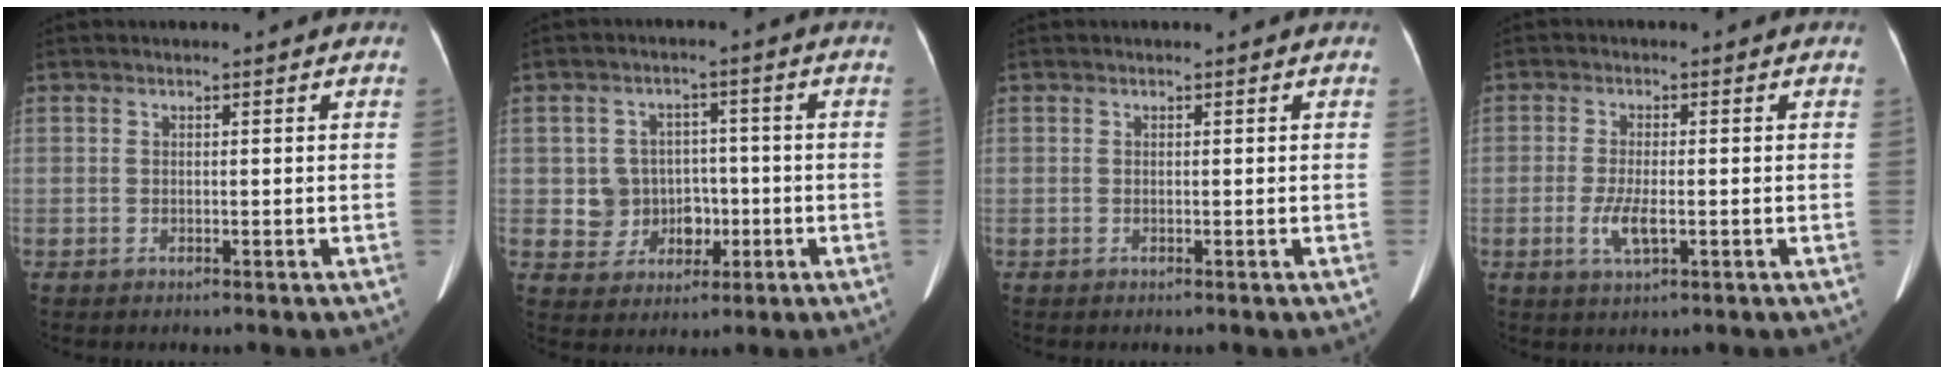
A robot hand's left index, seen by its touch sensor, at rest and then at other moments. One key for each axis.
{"total": 6.2, "fx": -0.8, "fy": 6.0, "fz": 1.3, "tx": -0.020, "ty": 0.019, "tz": -0.005}
{"total": 0.0}
{"total": 4.0, "fx": -1.1, "fy": 1.1, "fz": 3.7, "tx": -0.083, "ty": -0.006, "tz": -0.017}